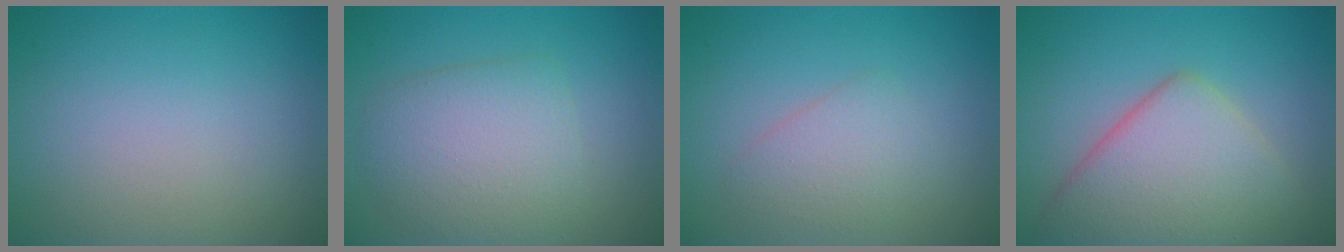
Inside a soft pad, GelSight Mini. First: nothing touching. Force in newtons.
{"total": 4.8, "press": 4.7, "slide": 0.3}
{"total": 2.3, "press": 2.3, "slide": 0.1}
{"total": 7.4, "press": 7.4, "slide": 0.2}